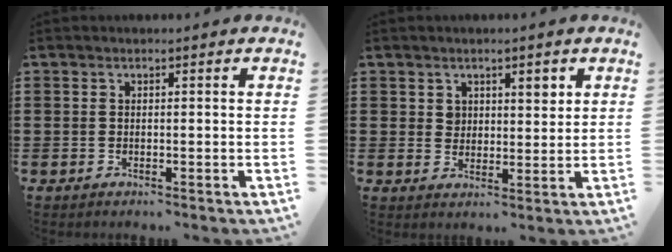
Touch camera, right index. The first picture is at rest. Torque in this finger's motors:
{"motor_torque": [-0.21, 0.24, 0.10, 0.00]}